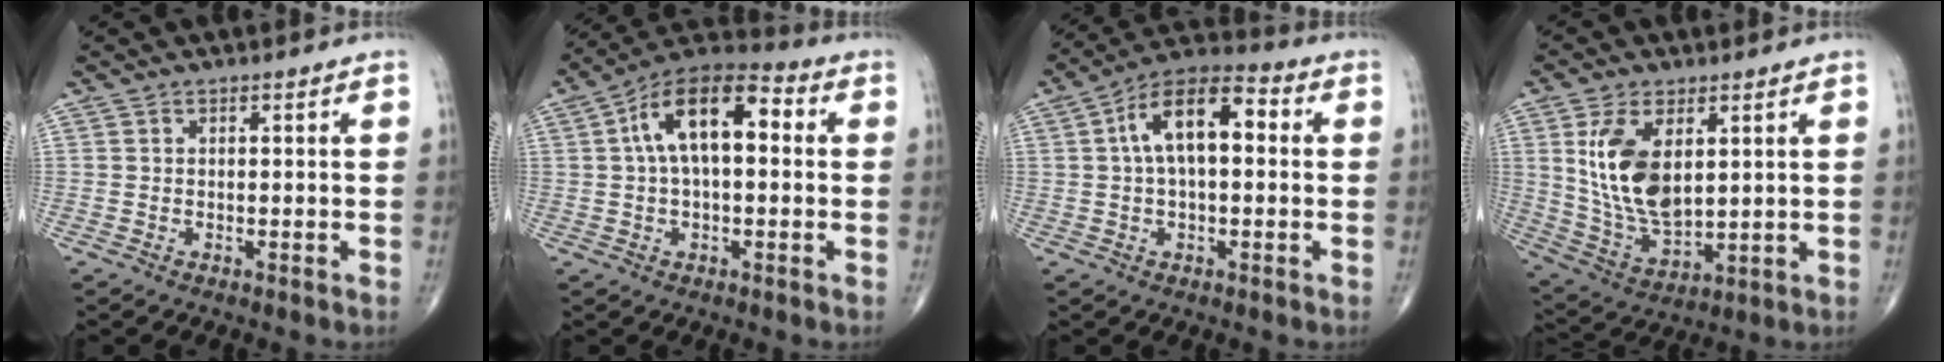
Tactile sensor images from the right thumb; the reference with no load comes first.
{"total": 14.6, "force": [2.4, 7.4, 12.4], "torque": [-0.203, 0.038, 0.030]}
{"total": 13.0, "force": [2.0, 6.5, 11.0], "torque": [-0.183, 0.035, 0.022]}
{"total": 14.0, "force": [3.6, 7.5, 11.2], "torque": [-0.208, -0.021, 0.084]}